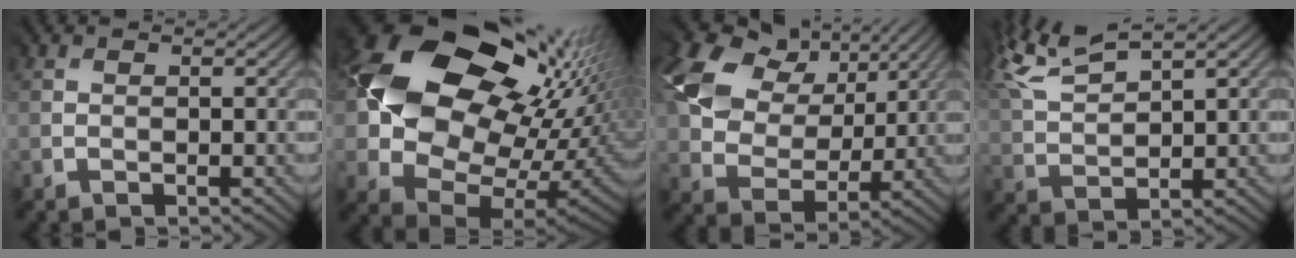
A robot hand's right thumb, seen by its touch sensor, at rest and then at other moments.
{"total": 18.3, "force": [6.6, 13.5, 10.3], "torque": [-0.241, -0.001, 0.146]}
{"total": 14.1, "force": [5.8, 9.8, 8.4], "torque": [-0.210, 0.022, 0.107]}
{"total": 8.5, "force": [7.2, 1.5, 4.3], "torque": [-0.127, 0.023, 0.148]}